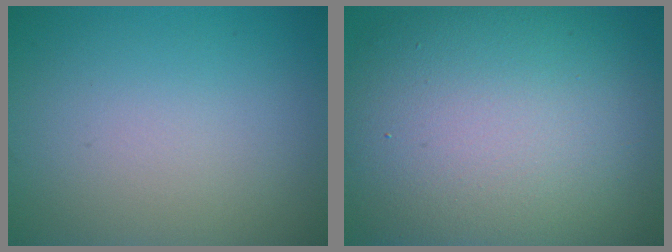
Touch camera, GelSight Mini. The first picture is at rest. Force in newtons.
{"total": 15.3, "press": 15.3, "slide": 1.0}